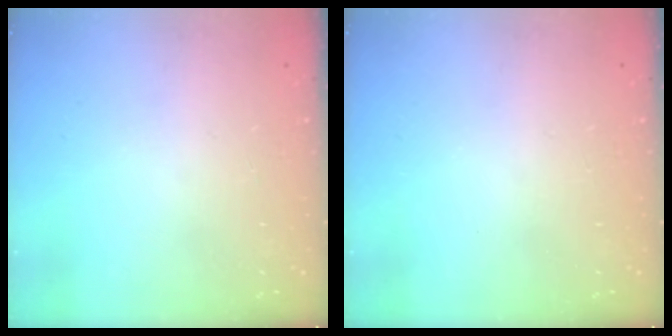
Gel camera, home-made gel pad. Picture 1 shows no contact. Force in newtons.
{"total": 0.0}